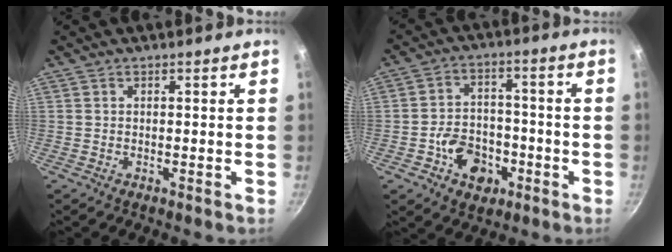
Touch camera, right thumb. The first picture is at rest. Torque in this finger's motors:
{"motor_torque": [1.03, 1.11, 0.95, -0.73, 0.27]}